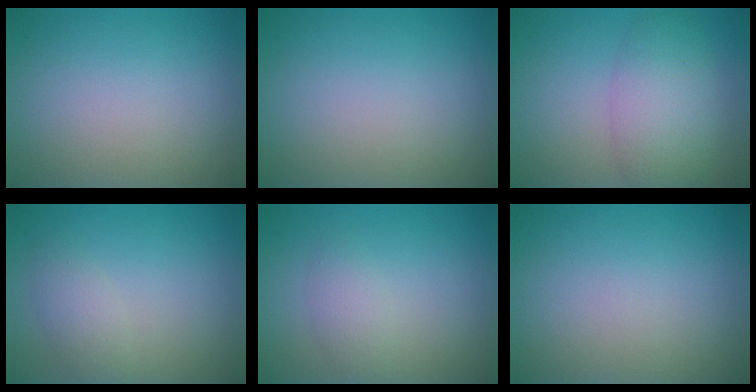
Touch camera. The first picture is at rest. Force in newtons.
{"total": 0.0}
{"total": 5.2, "press": 5.2, "slide": 0.1}
{"total": 2.0, "press": 2.0, "slide": 0.0}
{"total": 1.8, "press": 1.8, "slide": 0.1}
{"total": 0.0}